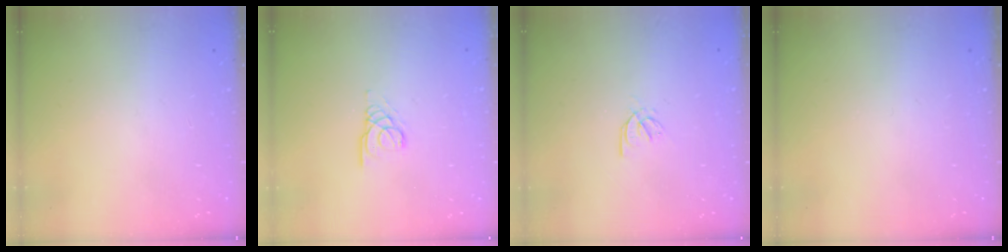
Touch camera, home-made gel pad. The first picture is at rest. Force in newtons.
{"total": 3.0, "press": 3.0, "slide": 0.1}
{"total": 2.1, "press": 2.0, "slide": 0.5}
{"total": 0.0}